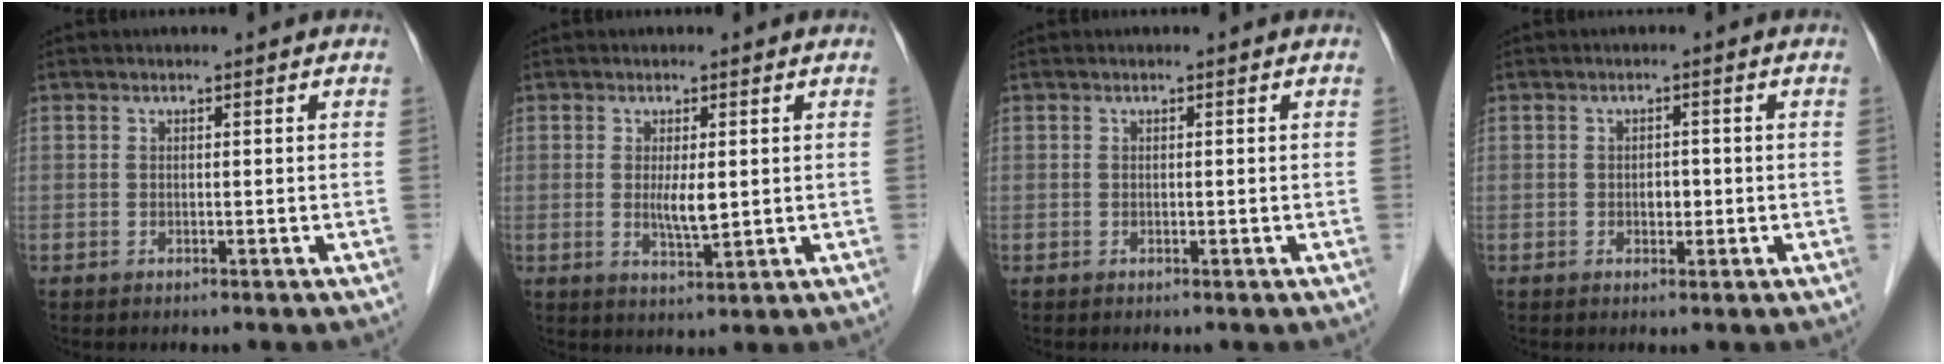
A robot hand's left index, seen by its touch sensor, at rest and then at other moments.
{"total": 3.4, "force": [0.3, 0.7, 3.3], "torque": [-0.062, -0.010, 0.007]}
{"total": 0.0}
{"total": 1.6, "force": [-0.3, 1.1, 1.2], "torque": [-0.017, 0.001, -0.003]}